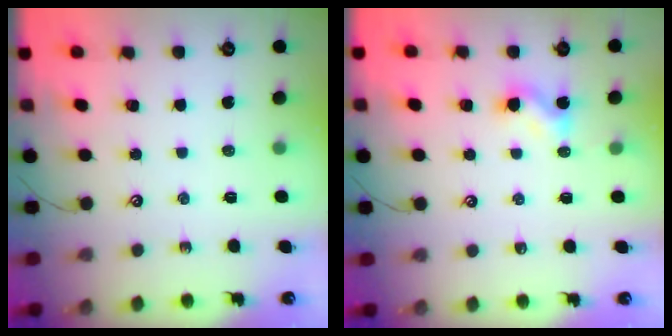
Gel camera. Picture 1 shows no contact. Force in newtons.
{"total": 3.0, "press": 2.9, "slide": 0.4}